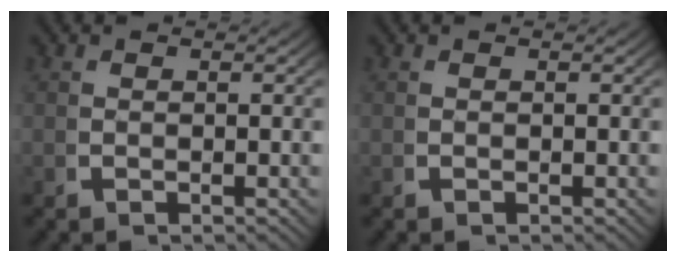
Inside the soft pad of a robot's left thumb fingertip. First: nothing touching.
{"total": 0.0}